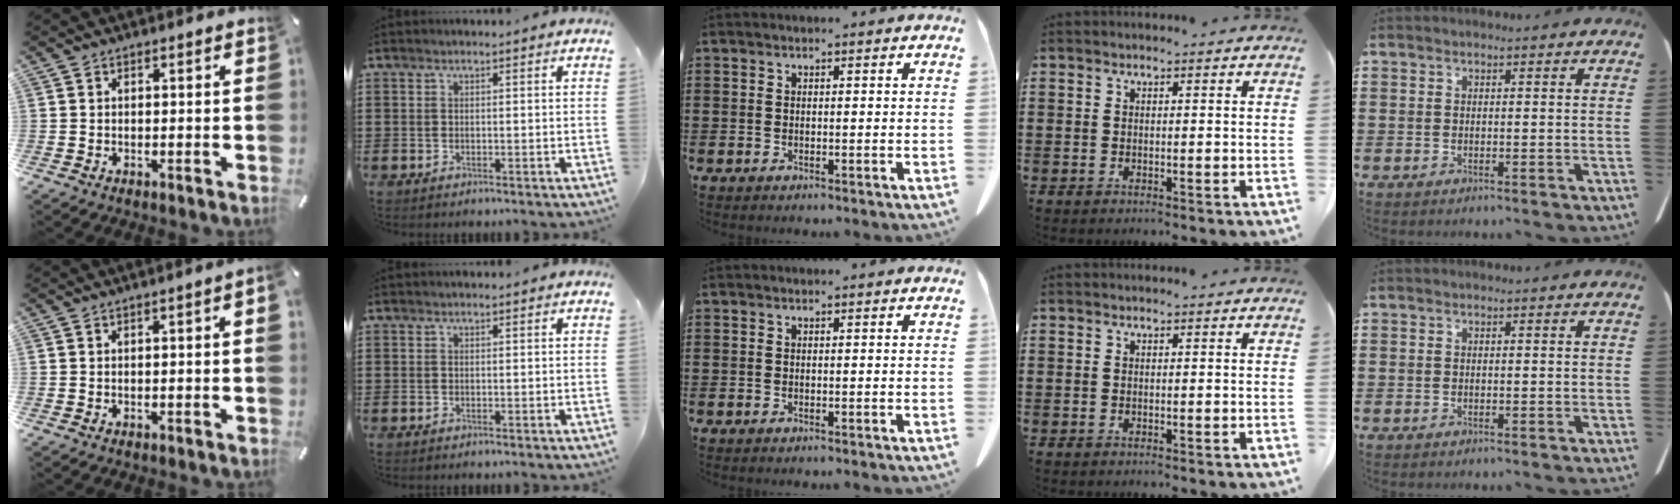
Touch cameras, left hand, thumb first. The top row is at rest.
{"thumb": {"total": 1.4, "force": [-0.2, 0.1, 1.3], "torque": [-0.022, -0.003, -0.004]}}